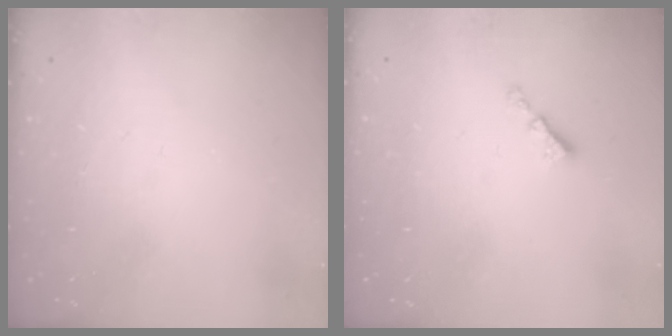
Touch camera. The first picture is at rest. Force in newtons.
{"total": 2.1, "press": 2.1, "slide": 0.4}